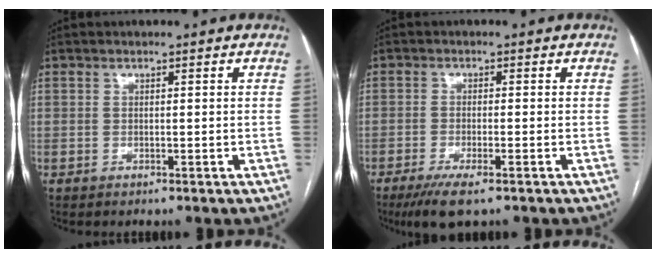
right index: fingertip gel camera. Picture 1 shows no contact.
{"total": 6.1, "force": [-4.0, 0.8, 4.6], "torque": [-0.080, -0.015, -0.065]}